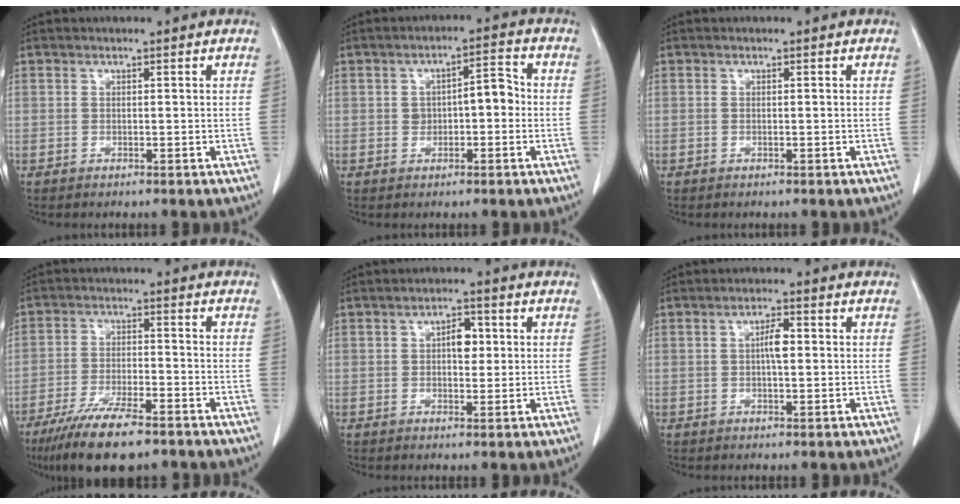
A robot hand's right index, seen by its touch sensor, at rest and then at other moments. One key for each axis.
{"total": 5.0, "fx": -0.1, "fy": 2.3, "fz": 4.4, "tx": -0.068, "ty": 0.026, "tz": 0.000}
{"total": 0.0}
{"total": 12.0, "fx": -8.8, "fy": 2.4, "fz": 7.8, "tx": -0.136, "ty": -0.026, "tz": -0.147}
{"total": 3.5, "fx": 0.5, "fy": 1.8, "fz": 2.9, "tx": -0.044, "ty": 0.008, "tz": 0.008}
{"total": 3.0, "fx": 0.2, "fy": 0.8, "fz": 2.9, "tx": -0.052, "ty": 0.006, "tz": 0.002}